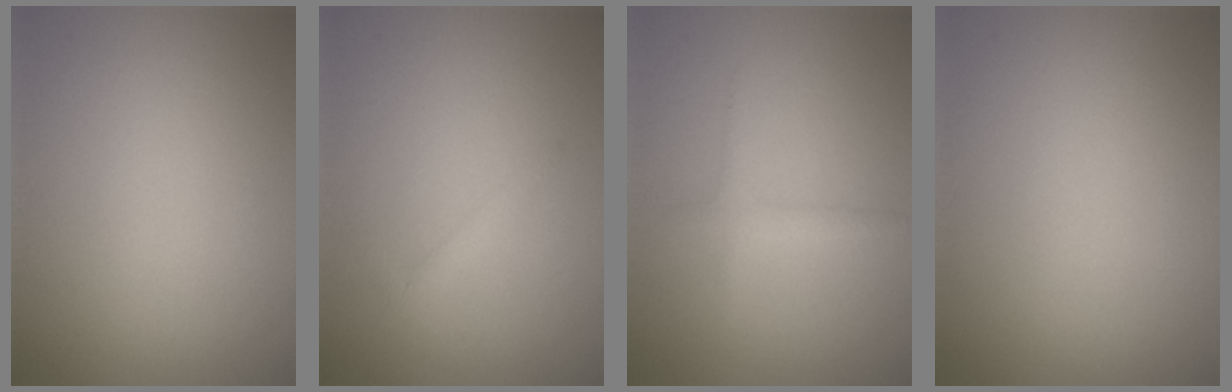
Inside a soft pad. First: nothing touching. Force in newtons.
{"total": 1.1, "press": 1.1, "slide": 0.0}
{"total": 1.3, "press": 1.3, "slide": 0.0}
{"total": 0.0}